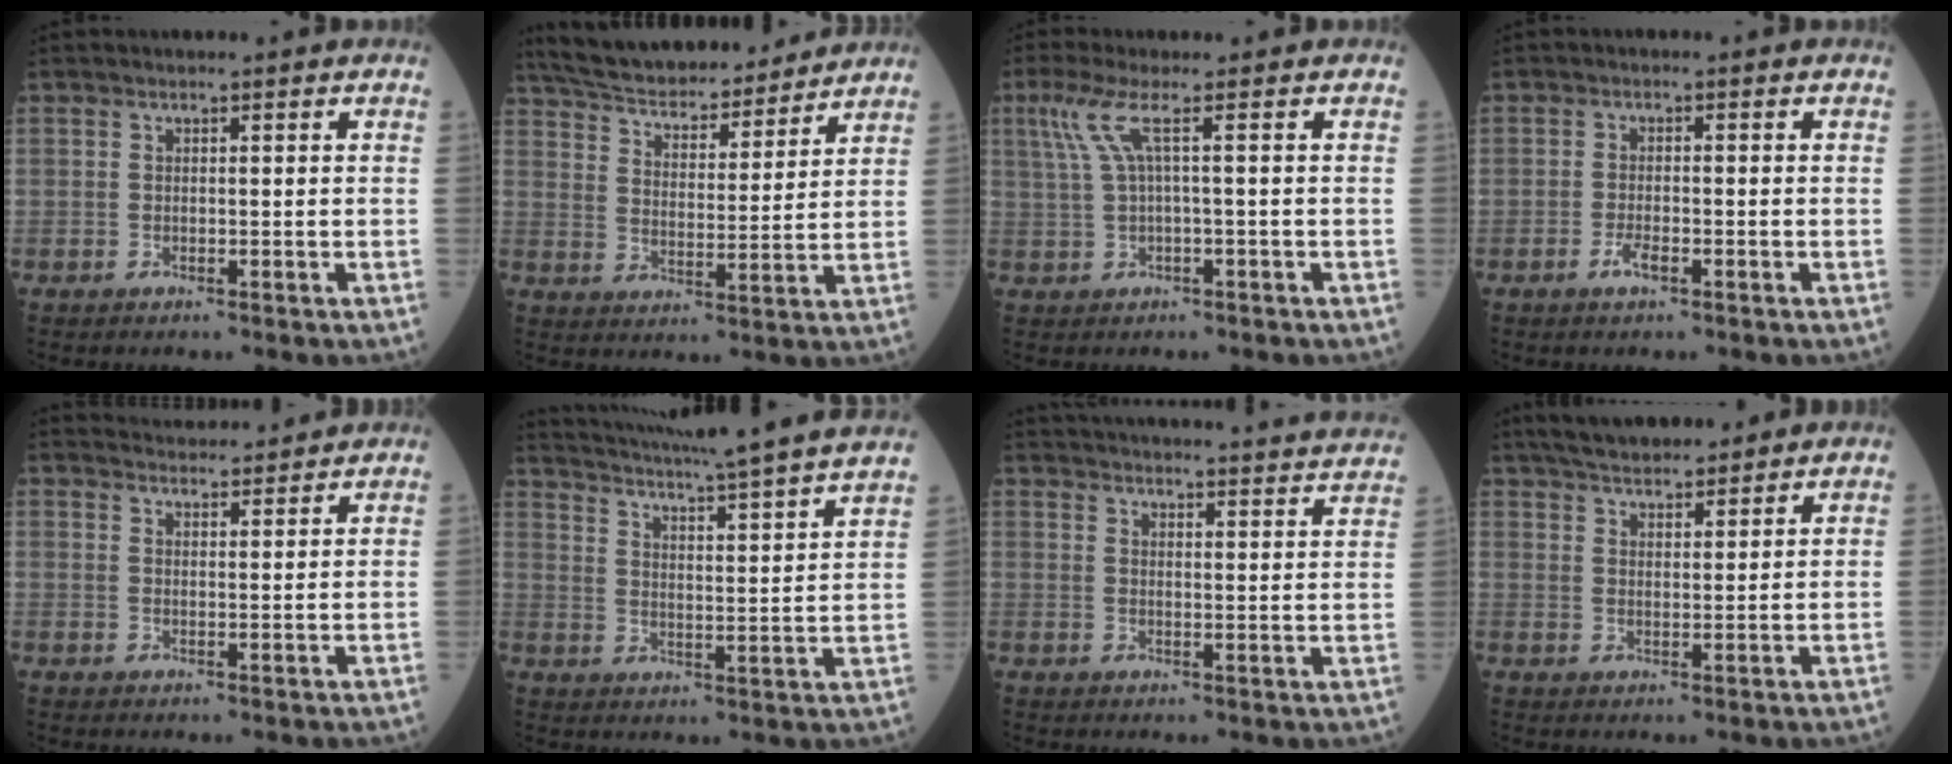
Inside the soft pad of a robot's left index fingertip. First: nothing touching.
{"total": 19.6, "force": [17.7, 4.2, 7.3], "torque": [-0.122, 0.021, 0.270]}
{"total": 3.8, "force": [1.1, -0.7, 3.6], "torque": [-0.090, 0.018, 0.031]}
{"total": 1.9, "force": [-1.1, 0.4, 1.4], "torque": [-0.029, 0.000, -0.023]}
{"total": 7.0, "force": [6.8, 0.7, 1.1], "torque": [-0.016, 0.022, 0.090]}
{"total": 24.1, "force": [21.8, -1.3, 10.2], "torque": [-0.172, -0.035, 0.287]}
{"total": 32.5, "force": [31.2, 2.1, 8.7], "torque": [-0.140, -0.062, 0.375]}
{"total": 10.6, "force": [9.4, 2.4, 4.3], "torque": [-0.065, 0.026, 0.146]}